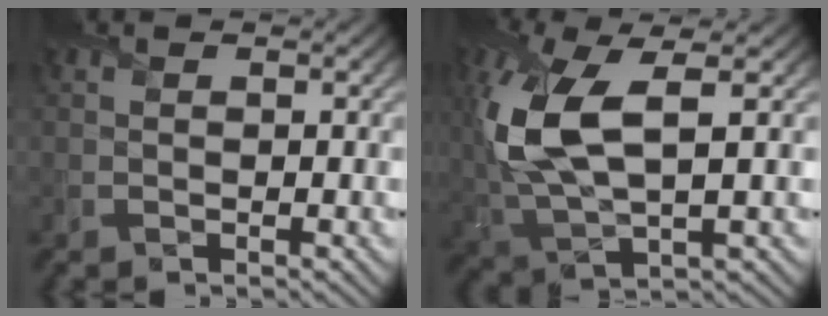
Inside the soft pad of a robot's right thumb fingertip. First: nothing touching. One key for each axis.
{"total": 11.8, "fx": 2.0, "fy": 4.9, "fz": 10.5, "tx": -0.269, "ty": -0.002, "tz": 0.042}